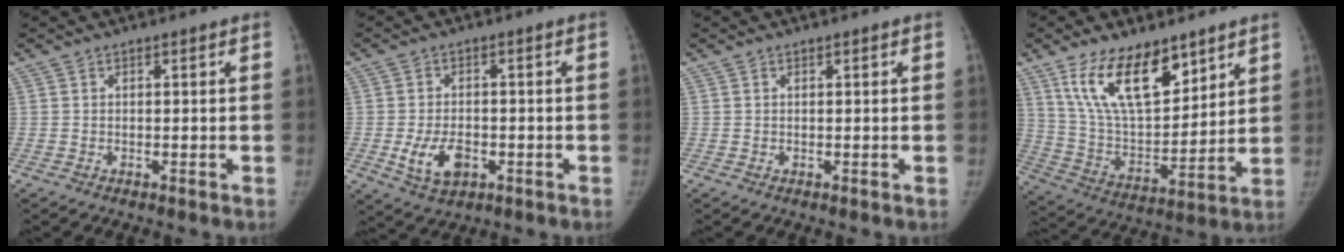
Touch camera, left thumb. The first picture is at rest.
{"total": 7.1, "force": [-2.1, 4.5, 5.1], "torque": [-0.088, 0.004, -0.029]}
{"total": 0.0}
{"total": 17.8, "force": [11.0, 8.2, 11.3], "torque": [-0.158, -0.059, 0.214]}